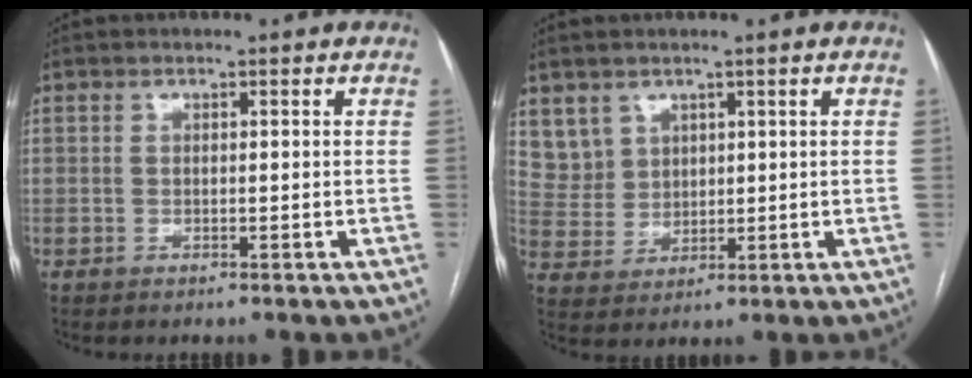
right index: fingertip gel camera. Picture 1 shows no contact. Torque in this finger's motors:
{"motor_torque": [-0.12, 0.24, 0.00, 0.02]}